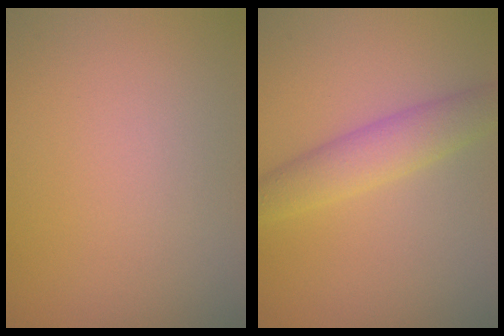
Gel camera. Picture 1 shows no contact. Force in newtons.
{"total": 3.5, "press": 3.5, "slide": 0.1}